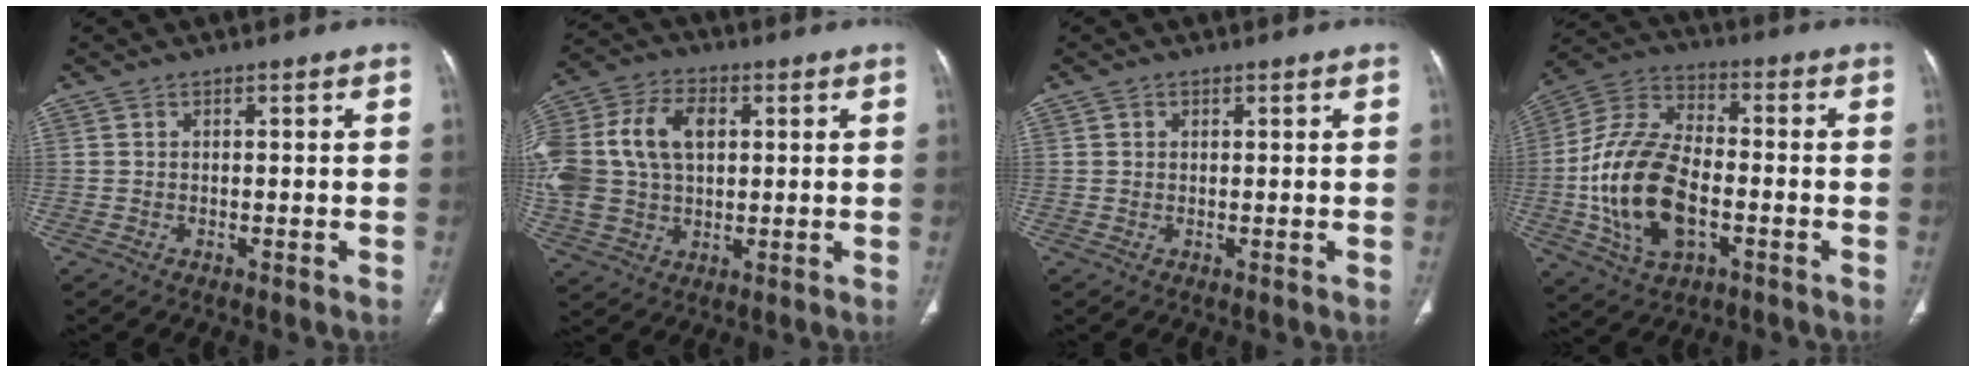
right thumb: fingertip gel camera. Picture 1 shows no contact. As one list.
[{"total": 22.9, "force": [4.1, 16.0, 15.9], "torque": [-0.378, 0.036, 0.086]}, {"total": 0.8, "force": [0.4, 0.7, 0.2], "torque": [0.001, -0.001, 0.007]}, {"total": 18.5, "force": [-3.8, 10.6, 14.7], "torque": [-0.286, 0.021, -0.069]}]